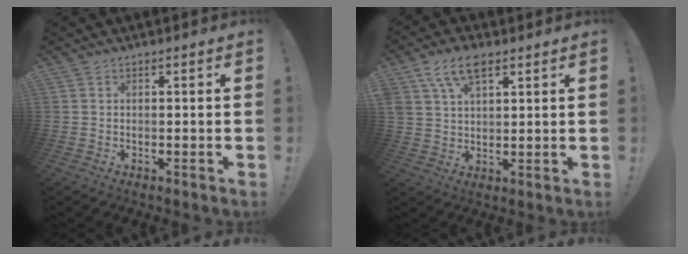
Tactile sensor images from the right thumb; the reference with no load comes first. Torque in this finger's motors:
{"motor_torque": [0.24, 1.28, 1.98, 0.78, 0.21]}